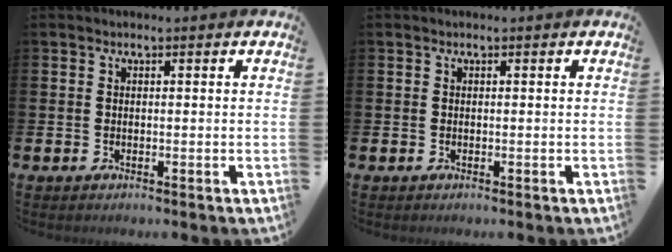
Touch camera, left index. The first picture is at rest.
{"total": 0.0}